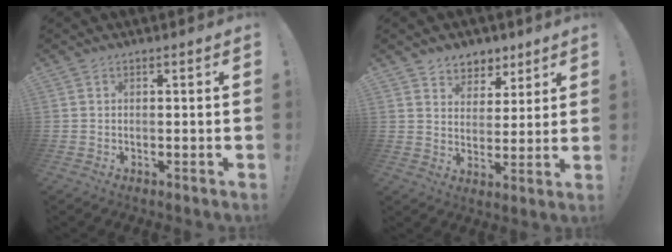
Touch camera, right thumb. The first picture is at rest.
{"total": 6.9, "force": [4.6, 5.1, 0.7], "torque": [-0.007, -0.038, 0.092]}